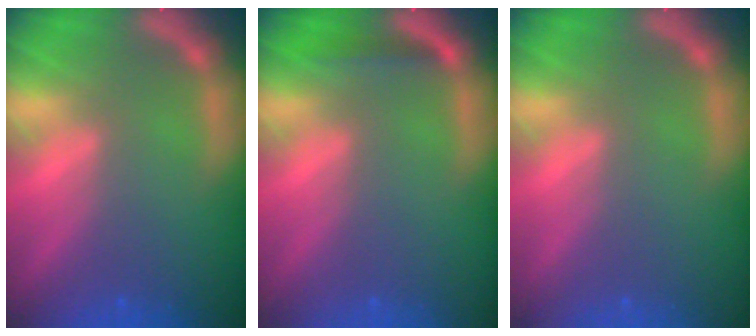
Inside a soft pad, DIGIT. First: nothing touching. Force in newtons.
{"total": 1.4}
{"total": 0.0}